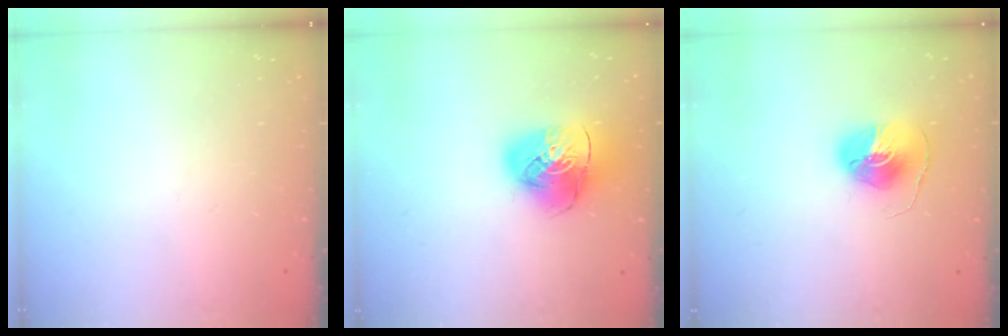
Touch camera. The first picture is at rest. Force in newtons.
{"total": 13.4, "press": 13.3, "slide": 1.7}
{"total": 9.6, "press": 9.6, "slide": 0.8}